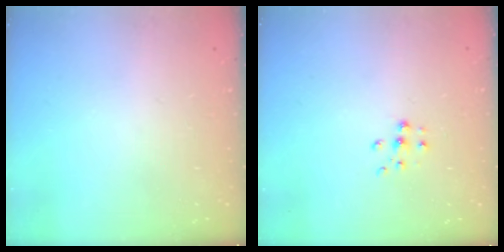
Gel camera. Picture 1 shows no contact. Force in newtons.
{"total": 6.6, "press": 6.6, "slide": 0.5}